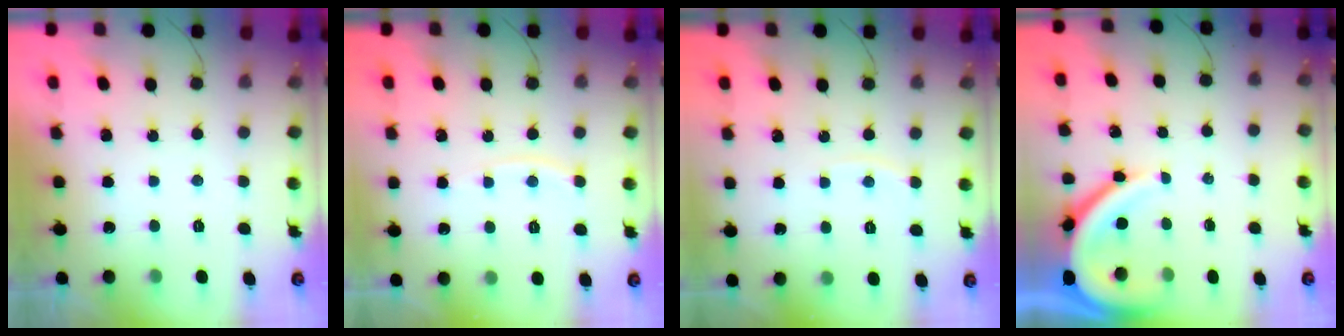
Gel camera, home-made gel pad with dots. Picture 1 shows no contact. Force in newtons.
{"total": 5.1, "press": 5.1, "slide": 0.6}
{"total": 2.7, "press": 2.7, "slide": 0.3}
{"total": 9.9, "press": 9.8, "slide": 1.0}